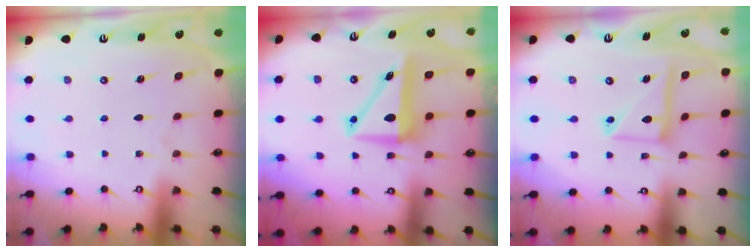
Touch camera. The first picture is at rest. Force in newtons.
{"total": 8.4, "press": 8.3, "slide": 1.4}
{"total": 12.3, "press": 12.2, "slide": 1.3}